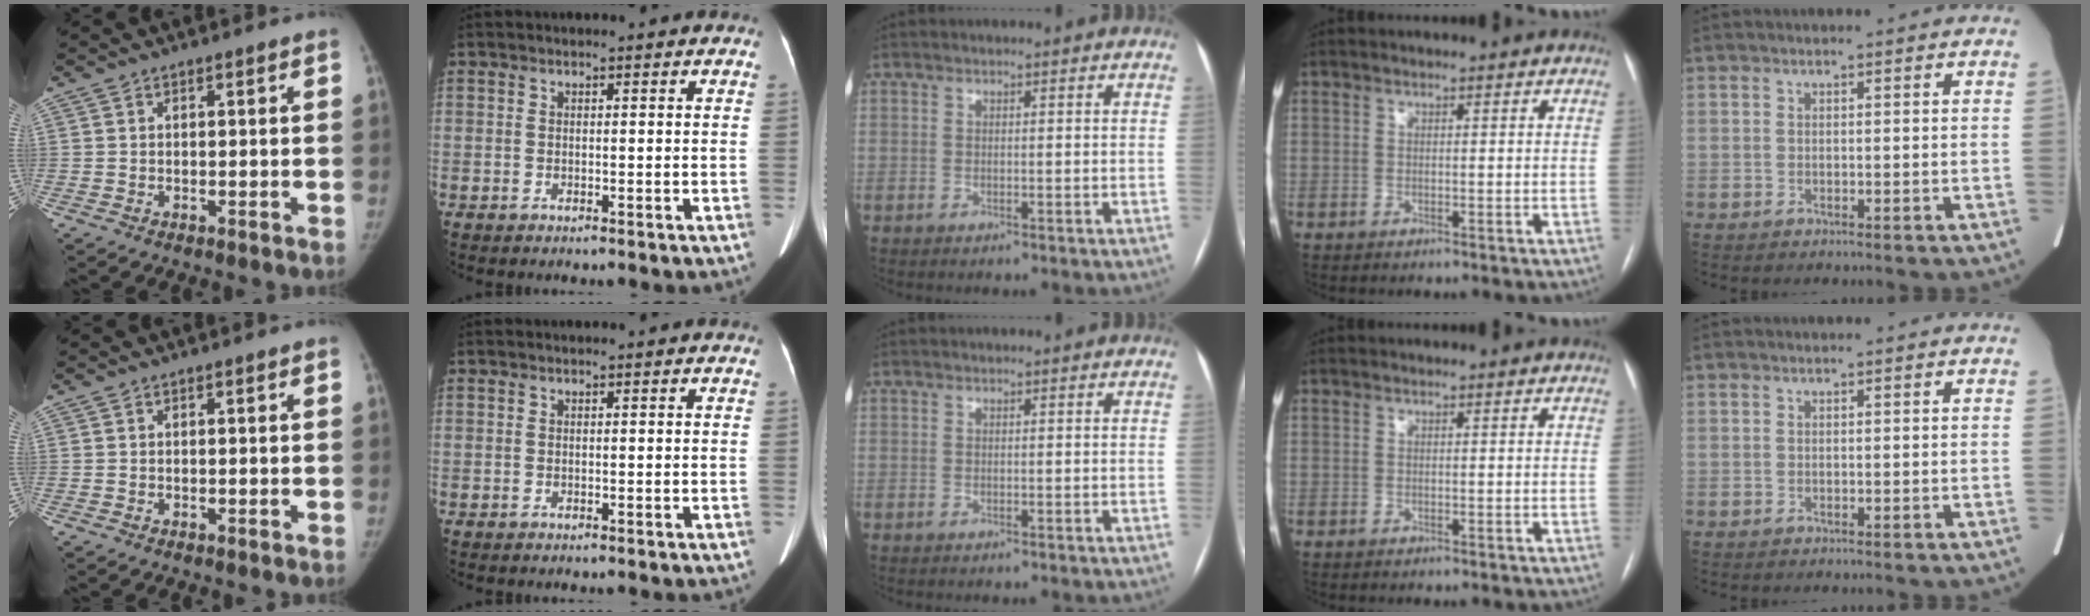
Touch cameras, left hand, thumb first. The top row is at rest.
{}